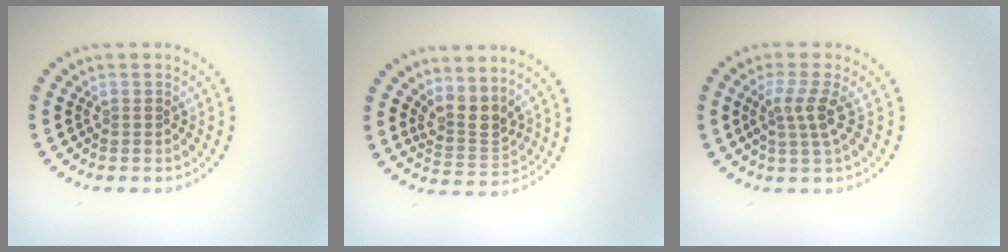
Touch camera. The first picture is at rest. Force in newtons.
{"total": 3.0, "press": 2.3, "slide": 1.9}
{"total": 2.6, "press": 2.0, "slide": 1.7}